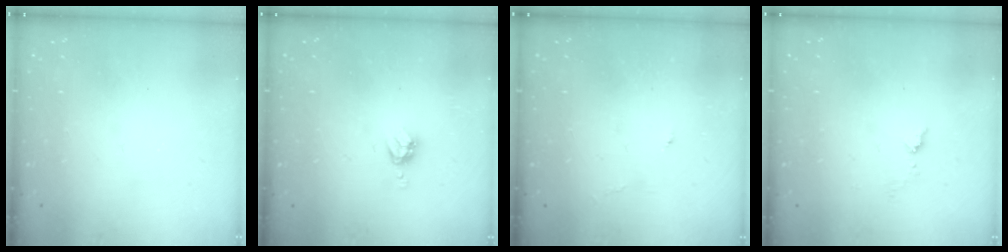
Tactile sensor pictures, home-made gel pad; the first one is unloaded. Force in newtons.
{"total": 3.6, "press": 3.6, "slide": 0.2}
{"total": 3.8, "press": 3.8, "slide": 0.4}
{"total": 4.6, "press": 4.5, "slide": 0.5}